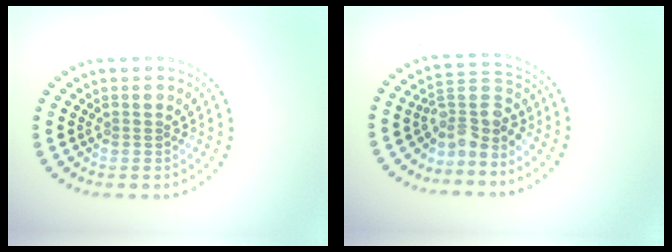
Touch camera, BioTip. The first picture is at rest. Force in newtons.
{"total": 3.5, "press": 2.7, "slide": 2.2}